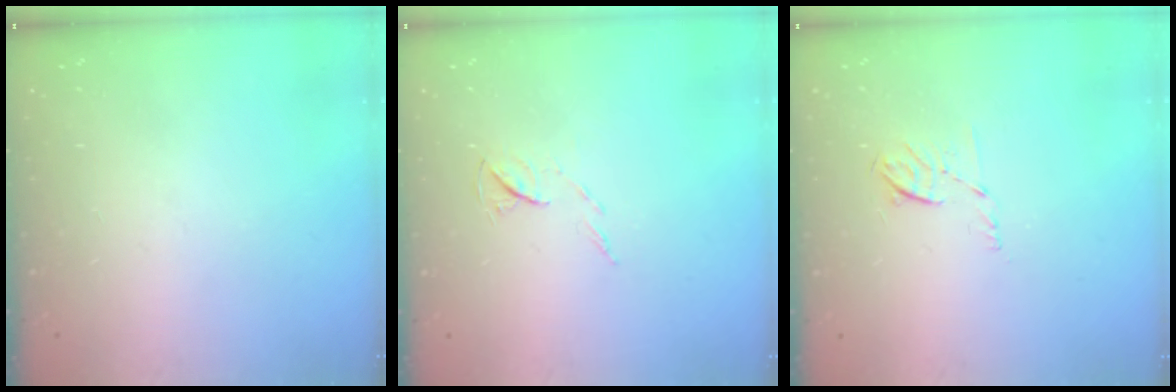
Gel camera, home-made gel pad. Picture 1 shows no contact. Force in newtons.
{"total": 5.0, "press": 5.0, "slide": 0.7}
{"total": 5.7, "press": 5.6, "slide": 1.2}